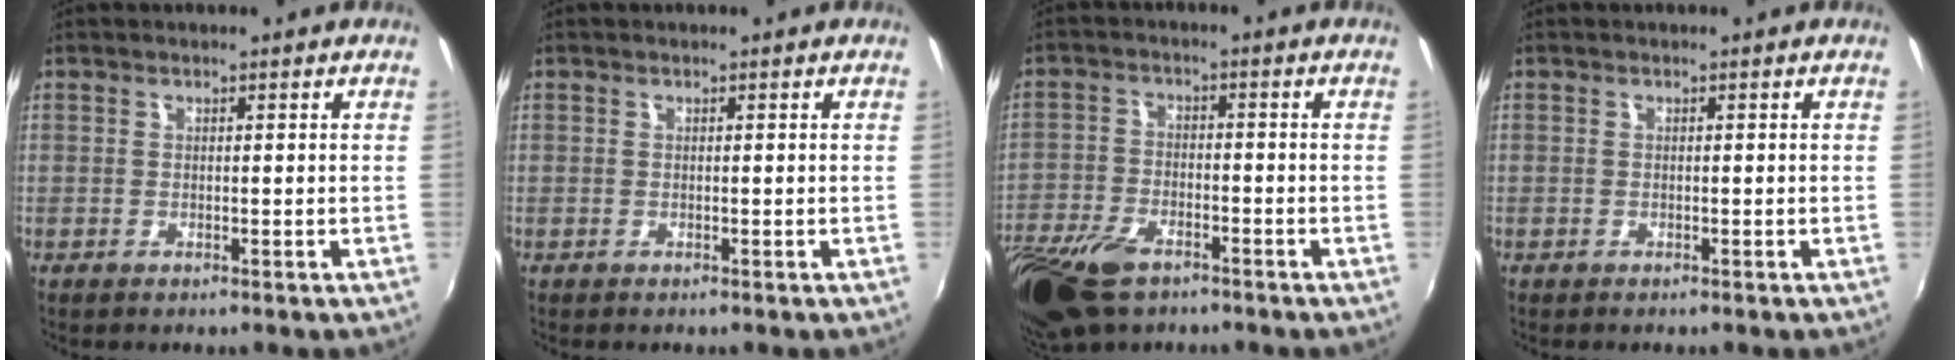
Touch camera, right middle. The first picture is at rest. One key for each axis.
{"total": 0.0}
{"total": 13.7, "fx": -8.9, "fy": 6.9, "fz": 7.9, "tx": -0.200, "ty": -0.029, "tz": -0.170}
{"total": 0.5, "fx": -0.3, "fy": 0.4, "fz": 0.0, "tx": 0.001, "ty": 0.000, "tz": -0.007}